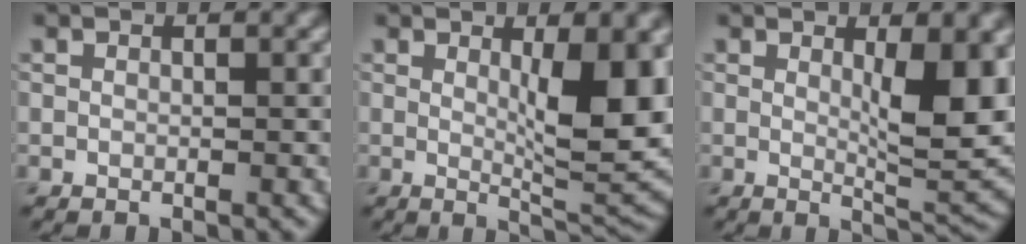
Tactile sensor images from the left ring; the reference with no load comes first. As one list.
[{"total": 8.2, "force": [1.2, 2.1, 7.8], "torque": [-0.109, -0.013, 0.027]}, {"total": 6.9, "force": [1.2, 1.7, 6.6], "torque": [-0.090, -0.013, 0.025]}]